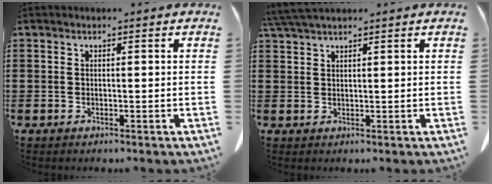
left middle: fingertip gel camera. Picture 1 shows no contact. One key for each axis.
{"total": 3.1, "fx": 2.6, "fy": 0.1, "fz": 1.6, "tx": -0.039, "ty": 0.000, "tz": 0.051}